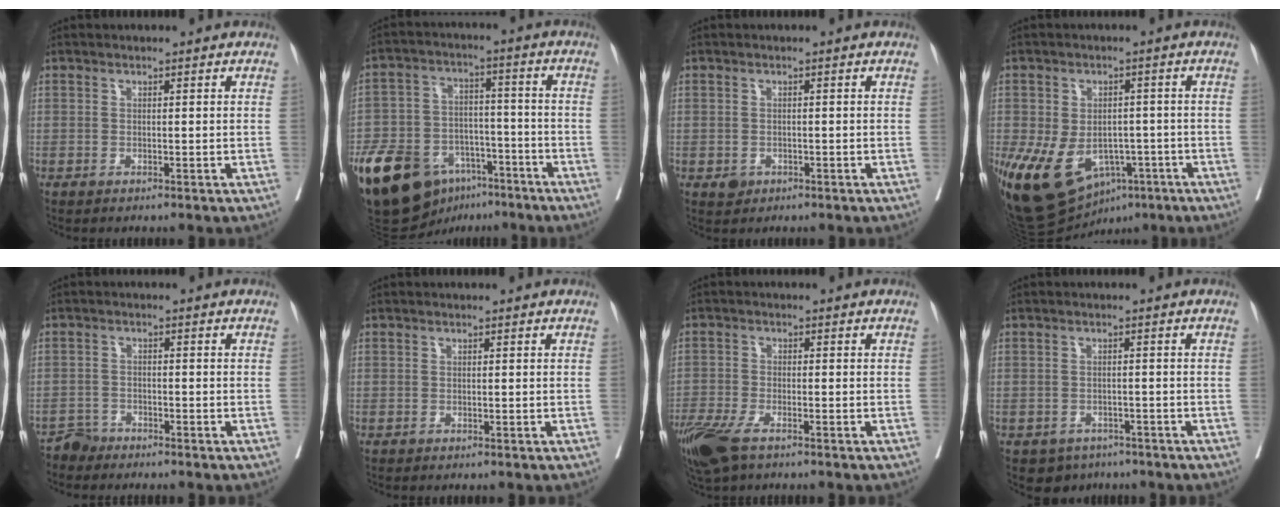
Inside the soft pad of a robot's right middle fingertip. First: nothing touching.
{"total": 17.3, "force": [-10.7, 9.9, 9.4], "torque": [-0.167, 0.020, -0.178]}
{"total": 1.5, "force": [-0.7, 1.3, 0.5], "torque": [-0.003, 0.004, -0.005]}
{"total": 17.1, "force": [-7.5, 11.2, 10.4], "torque": [-0.219, -0.001, -0.097]}
{"total": 2.2, "force": [-2.0, 0.5, -0.6], "torque": [0.016, -0.003, -0.041]}
{"total": 0.0}
{"total": 8.5, "force": [-5.9, 2.7, 5.5], "torque": [-0.111, -0.020, -0.108]}
{"total": 4.0, "force": [-2.9, 2.8, 0.3], "torque": [0.000, 0.007, -0.038]}